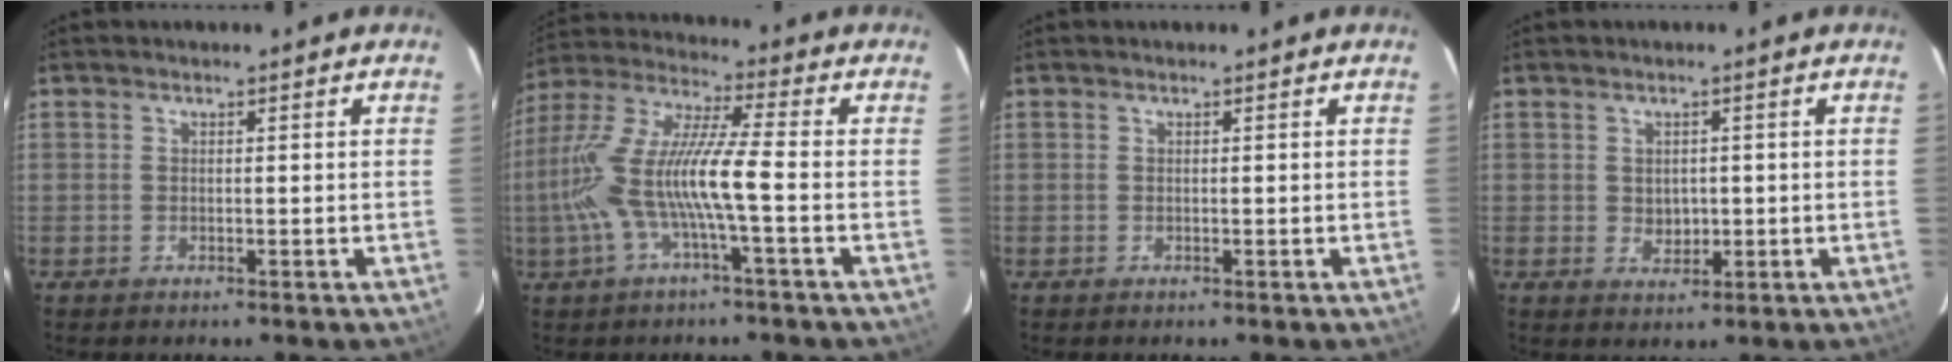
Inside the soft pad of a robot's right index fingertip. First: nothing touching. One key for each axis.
{"total": 14.2, "fx": -3.4, "fy": 0.9, "fz": 13.7, "tx": -0.263, "ty": -0.001, "tz": -0.063}
{"total": 0.0}
{"total": 2.9, "fx": -0.1, "fy": 2.5, "fz": 1.4, "tx": -0.021, "ty": 0.000, "tz": 0.004}